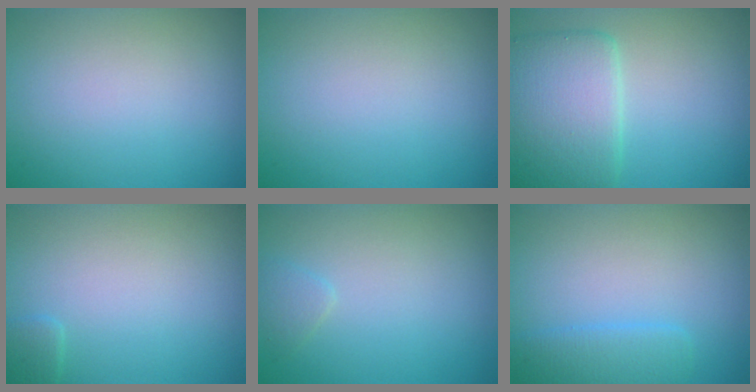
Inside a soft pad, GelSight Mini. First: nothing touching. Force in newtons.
{"total": 0.0}
{"total": 5.9, "press": 5.9, "slide": 0.2}
{"total": 0.9, "press": 0.8, "slide": 0.1}
{"total": 0.9, "press": 0.9, "slide": 0.1}
{"total": 2.5, "press": 2.5, "slide": 0.1}